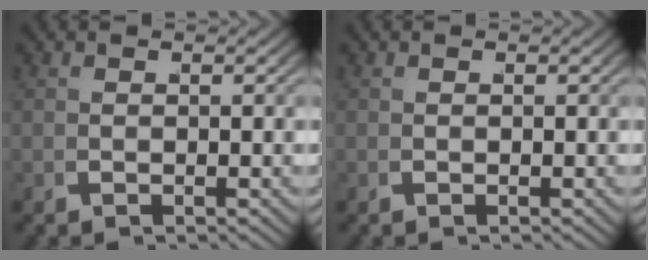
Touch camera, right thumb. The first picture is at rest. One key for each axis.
{"total": 0.0}